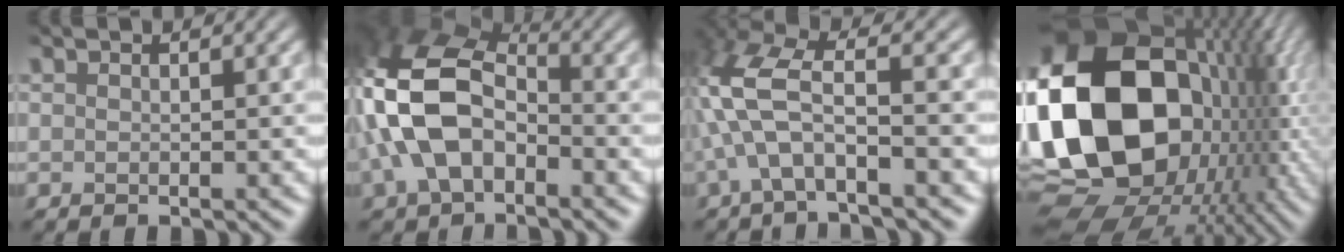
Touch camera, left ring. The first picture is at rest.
{"total": 10.0, "force": [-2.1, 6.0, 7.6], "torque": [-0.179, 0.017, -0.058]}
{"total": 7.2, "force": [-2.1, 2.6, 6.4], "torque": [-0.151, 0.019, -0.055]}
{"total": 21.2, "force": [-0.6, 16.2, 13.6], "torque": [-0.311, -0.004, 0.008]}